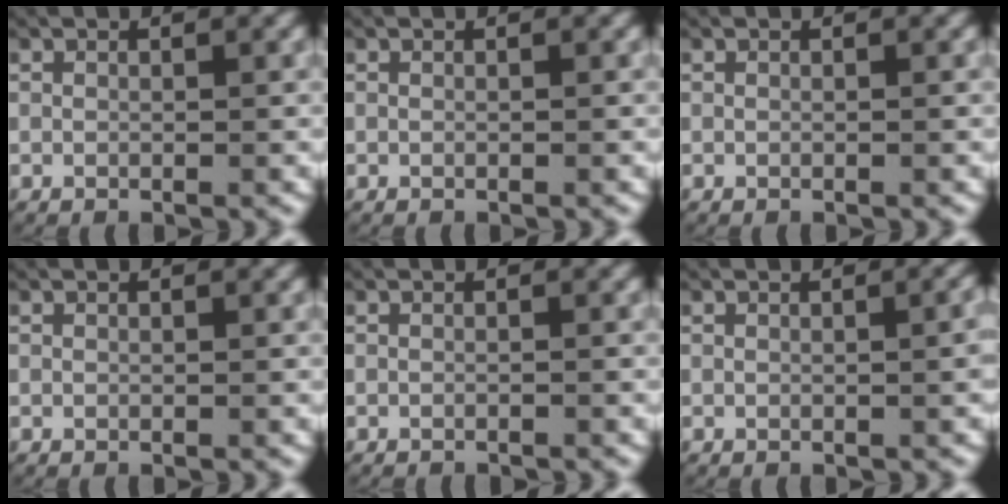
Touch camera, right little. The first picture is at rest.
{"total": 0.0}
{"total": 0.0}
{"total": 0.0}
{"total": 0.6, "force": [-0.6, -0.1, -0.1], "torque": [-0.004, -0.004, -0.007]}
{"total": 0.8, "force": [-0.1, 0.1, 0.8], "torque": [-0.005, 0.003, -0.003]}